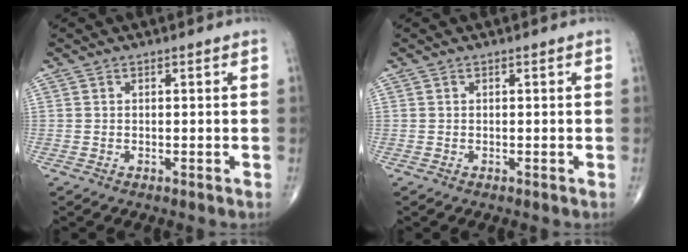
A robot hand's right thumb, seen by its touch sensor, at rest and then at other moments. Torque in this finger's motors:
{"motor_torque": [-0.07, 0.07, -0.01, 0.01, 0.00]}